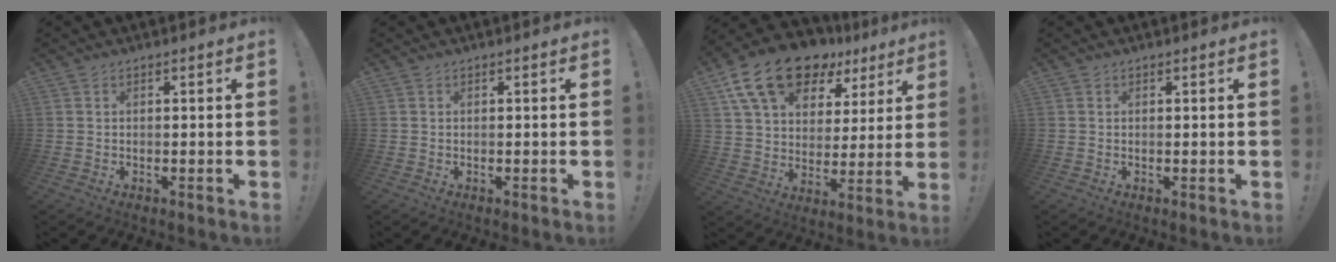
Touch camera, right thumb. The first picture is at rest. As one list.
[{"total": 0.0}, {"total": 19.3, "force": [12.4, 10.6, 10.4], "torque": [-0.174, -0.073, 0.223]}, {"total": 0.0}]